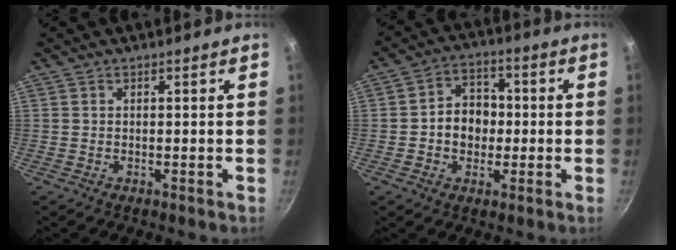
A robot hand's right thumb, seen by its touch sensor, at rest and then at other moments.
{"total": 10.4, "force": [-0.7, 8.4, 6.2], "torque": [-0.061, 0.021, -0.021]}